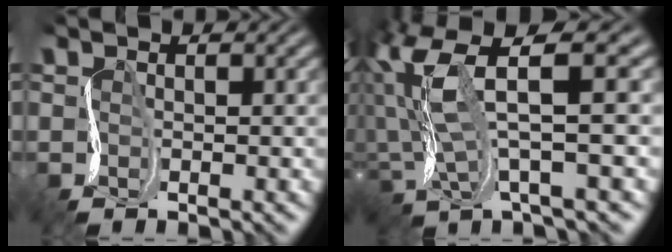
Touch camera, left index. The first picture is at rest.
{"total": 8.8, "force": [3.0, 2.4, 7.9], "torque": [-0.172, 0.013, 0.059]}